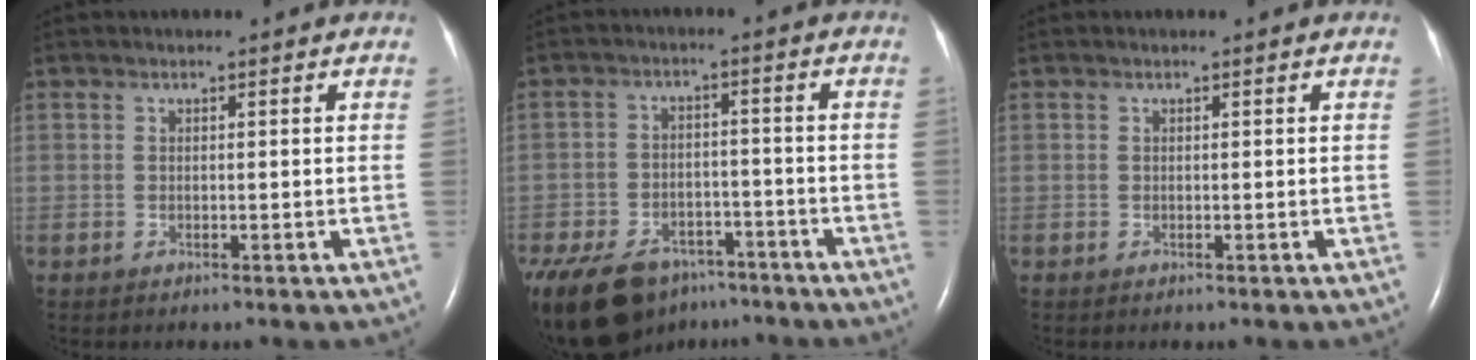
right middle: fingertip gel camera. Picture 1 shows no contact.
{"total": 20.3, "force": [-14.0, 11.5, 9.2], "torque": [-0.257, -0.030, -0.208]}
{"total": 0.0}